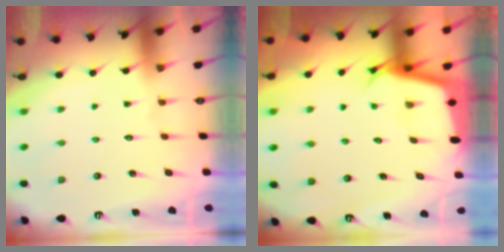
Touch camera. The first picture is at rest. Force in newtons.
{"total": 2.9, "press": 2.9, "slide": 0.0}